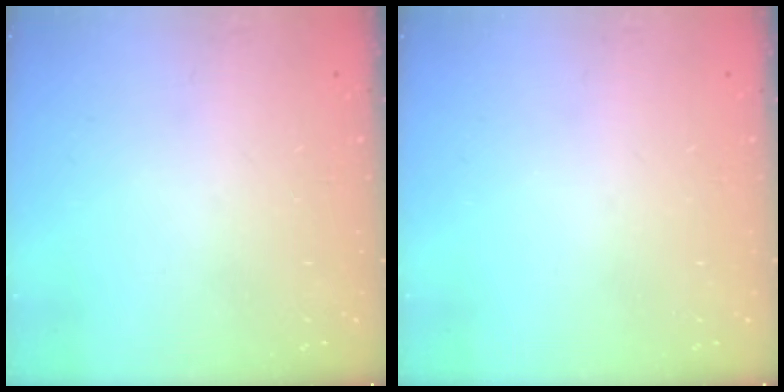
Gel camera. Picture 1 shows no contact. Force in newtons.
{"total": 0.0}